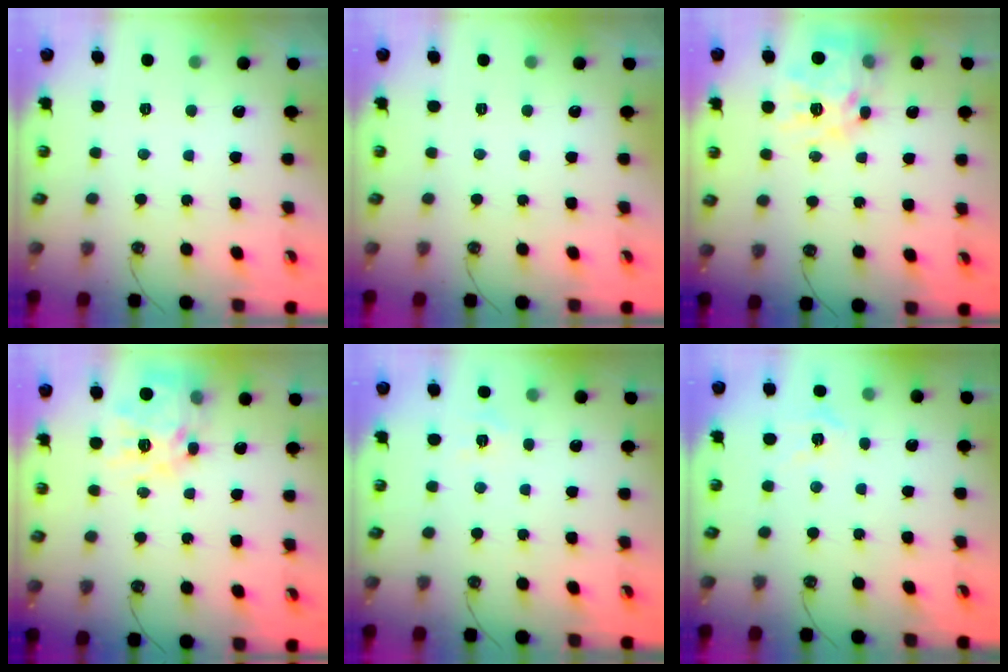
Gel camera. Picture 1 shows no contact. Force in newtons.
{"total": 0.0}
{"total": 15.4, "press": 15.3, "slide": 1.3}
{"total": 15.4, "press": 15.3, "slide": 1.3}
{"total": 3.1, "press": 3.0, "slide": 0.4}
{"total": 6.4, "press": 6.3, "slide": 0.6}